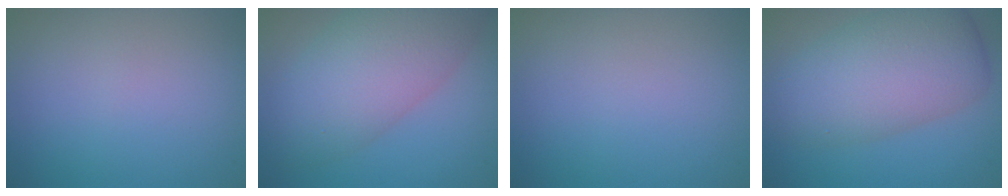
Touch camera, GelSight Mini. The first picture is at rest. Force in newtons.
{"total": 8.0, "press": 8.0, "slide": 0.3}
{"total": 0.0}
{"total": 8.3, "press": 8.3, "slide": 0.3}